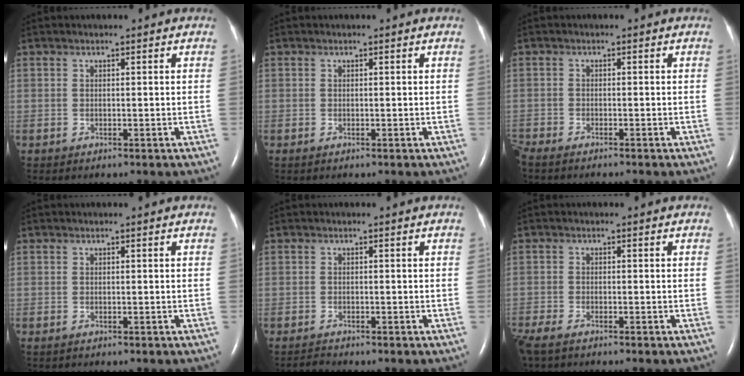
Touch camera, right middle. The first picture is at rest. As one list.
[{"total": 0.0}, {"total": 3.5, "force": [-3.3, 0.2, 1.2], "torque": [-0.019, -0.008, -0.052]}, {"total": 0.0}, {"total": 0.9, "force": [-0.9, -0.1, -0.1], "torque": [-0.003, -0.006, -0.015]}, {"total": 4.8, "force": [-4.0, 0.8, 2.5], "torque": [-0.051, -0.013, -0.071]}]